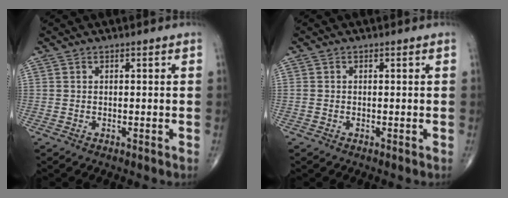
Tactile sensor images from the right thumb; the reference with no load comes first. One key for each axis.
{"total": 0.5, "fx": -0.2, "fy": 0.4, "fz": 0.3, "tx": -0.007, "ty": 0.001, "tz": -0.005}